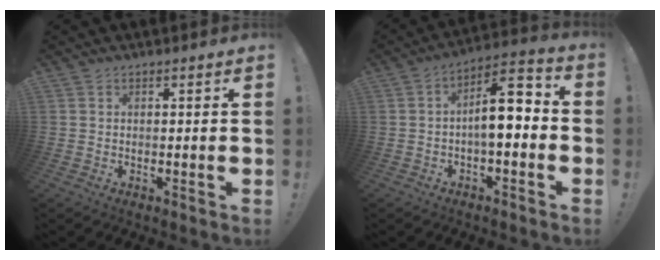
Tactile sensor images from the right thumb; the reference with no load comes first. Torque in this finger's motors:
{"motor_torque": [0.13, 0.39, 0.40, 0.37, 0.09]}